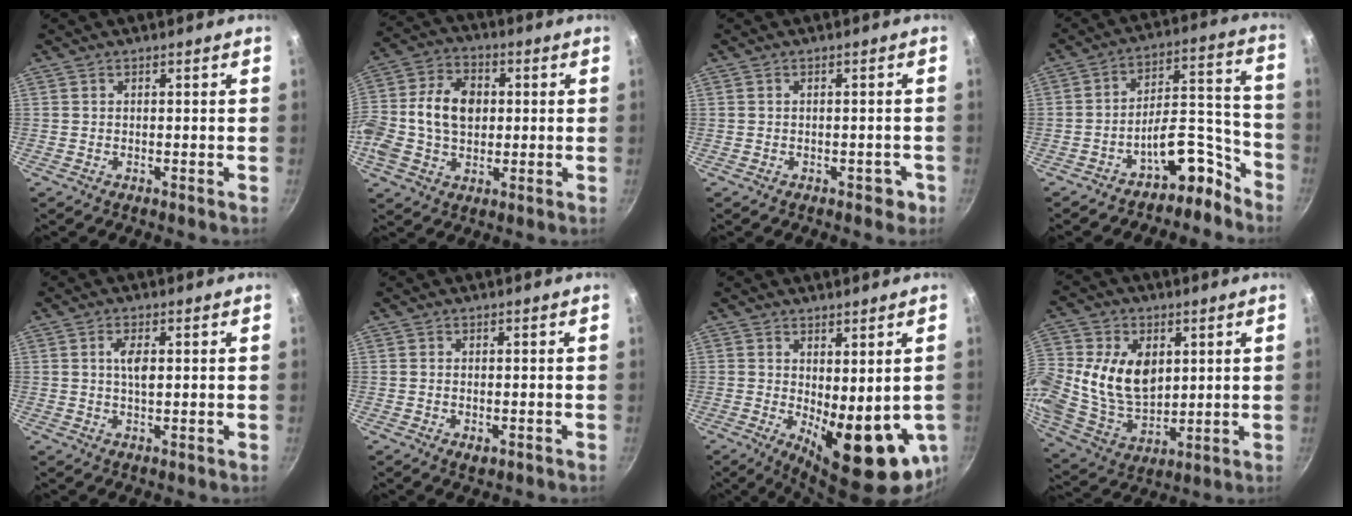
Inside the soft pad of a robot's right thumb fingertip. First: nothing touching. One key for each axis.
{"total": 15.4, "fx": 0.6, "fy": 11.0, "fz": 10.7, "tx": -0.194, "ty": 0.021, "tz": -0.004}
{"total": 2.4, "fx": -1.1, "fy": 1.7, "fz": 1.3, "tx": 0.004, "ty": 0.024, "tz": 0.001}
{"total": 11.7, "fx": -8.6, "fy": 5.5, "fz": 5.7, "tx": -0.025, "ty": 0.123, "tz": -0.127}
{"total": 3.8, "fx": 0.7, "fy": 1.6, "fz": 3.4, "tx": -0.059, "ty": 0.002, "tz": 0.014}
{"total": 2.0, "fx": -0.5, "fy": 1.2, "fz": 1.5, "tx": -0.023, "ty": -0.004, "tz": -0.007}
{"total": 14.1, "fx": -1.1, "fy": 5.5, "fz": 12.9, "tx": -0.150, "ty": -0.022, "tz": 0.003}
{"total": 16.2, "fx": 2.8, "fy": 11.6, "fz": 10.9, "tx": -0.197, "ty": -0.015, "tz": 0.058}